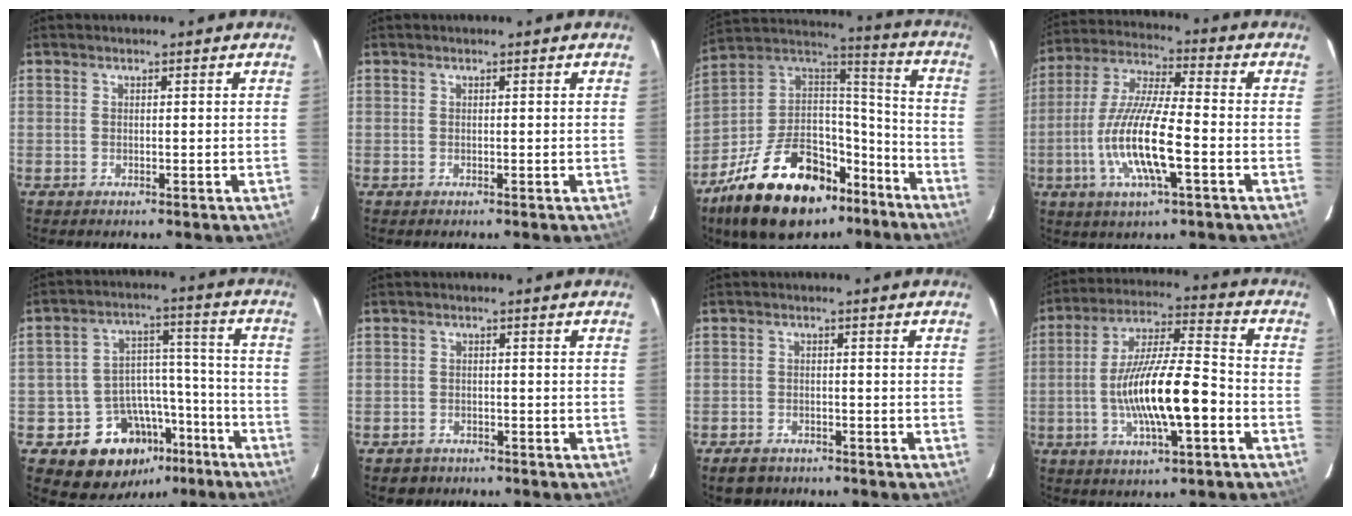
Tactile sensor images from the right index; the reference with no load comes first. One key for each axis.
{"total": 0.0}
{"total": 29.0, "fx": -18.1, "fy": 14.6, "fz": 17.4, "tx": -0.332, "ty": 0.018, "tz": -0.277}
{"total": 14.8, "fx": -4.3, "fy": 2.7, "fz": 13.9, "tx": -0.285, "ty": -0.008, "tz": -0.083}
{"total": 14.4, "fx": -8.7, "fy": 10.5, "fz": 4.6, "tx": -0.087, "ty": 0.053, "tz": -0.106}
{"total": 3.4, "fx": -2.4, "fy": 2.4, "fz": 0.3, "tx": -0.019, "ty": 0.003, "tz": -0.034}
{"total": 4.7, "fx": -3.5, "fy": 2.9, "fz": 1.2, "tx": -0.041, "ty": 0.002, "tz": -0.053}
{"total": 15.9, "fx": -4.3, "fy": 3.4, "fz": 14.9, "tx": -0.276, "ty": 0.001, "tz": -0.075}